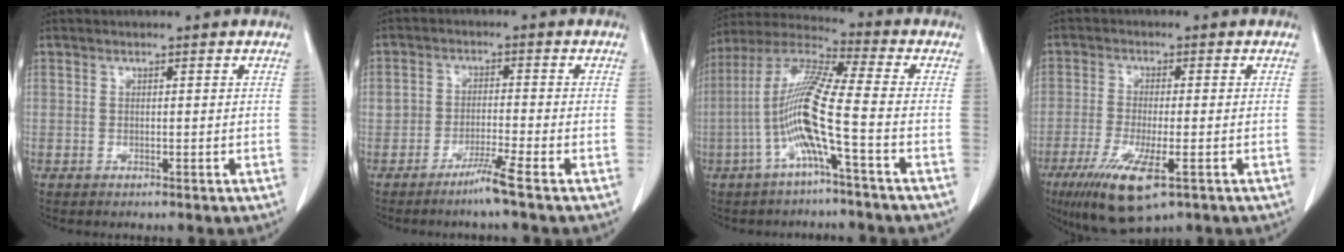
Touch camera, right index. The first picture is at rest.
{"total": 3.9, "force": [-2.9, -0.4, 2.7], "torque": [-0.049, -0.005, -0.060]}
{"total": 12.0, "force": [-3.4, -0.7, 11.5], "torque": [-0.239, 0.008, -0.077]}
{"total": 10.5, "force": [-5.4, 2.2, 8.7], "torque": [-0.165, -0.030, -0.087]}